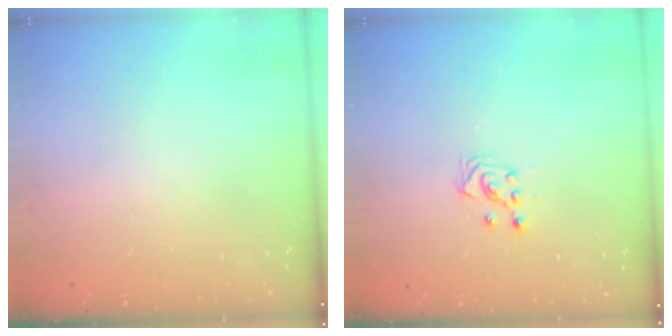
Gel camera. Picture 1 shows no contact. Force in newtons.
{"total": 3.0, "press": 2.8, "slide": 1.0}